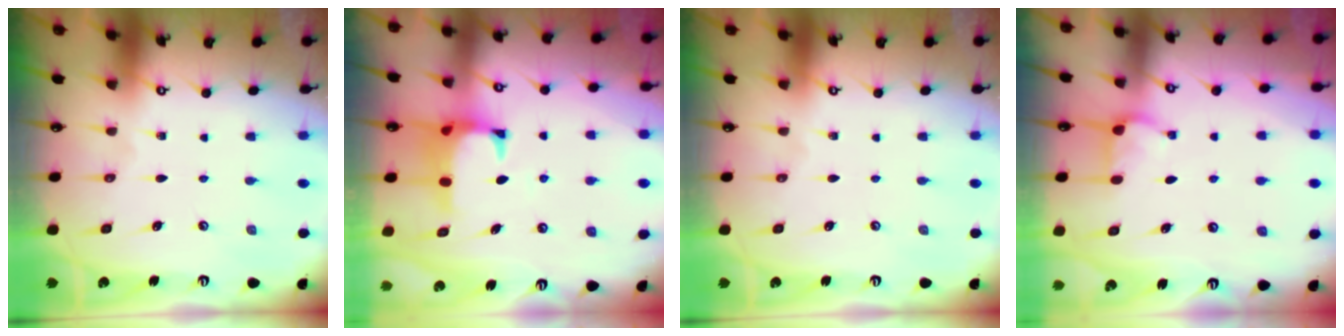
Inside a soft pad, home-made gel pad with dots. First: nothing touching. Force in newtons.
{"total": 1.4, "press": 1.2, "slide": 0.7}
{"total": 0.0}
{"total": 3.0, "press": 2.9, "slide": 0.5}